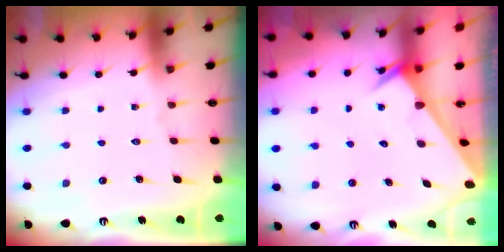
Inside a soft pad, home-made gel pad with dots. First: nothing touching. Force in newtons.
{"total": 2.4, "press": 2.4, "slide": 0.0}